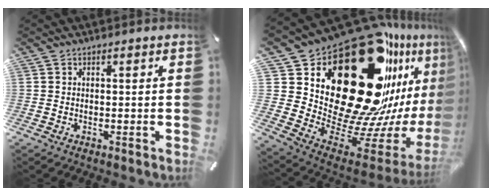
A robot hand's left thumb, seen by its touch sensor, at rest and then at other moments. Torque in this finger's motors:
{"motor_torque": [2.32, 1.45, 1.90, -0.87, 0.76]}